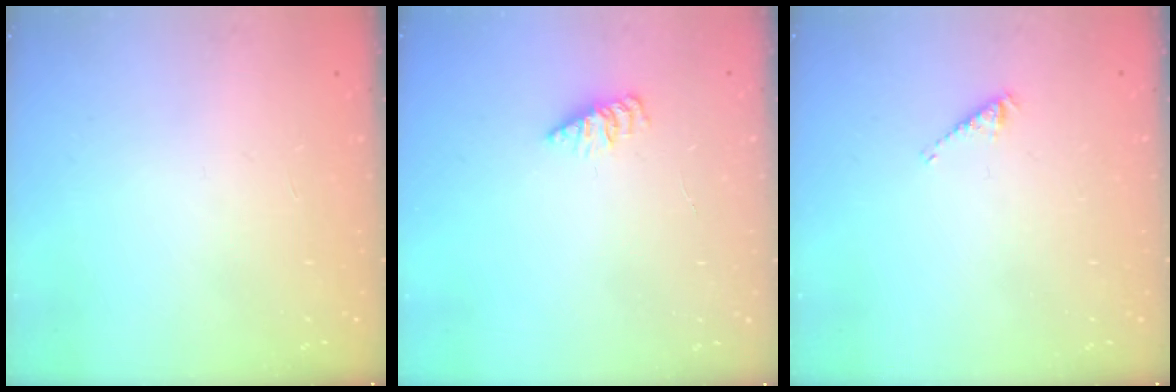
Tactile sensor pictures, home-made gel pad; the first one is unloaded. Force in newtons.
{"total": 2.4, "press": 2.4, "slide": 0.3}
{"total": 2.9, "press": 2.9, "slide": 0.6}